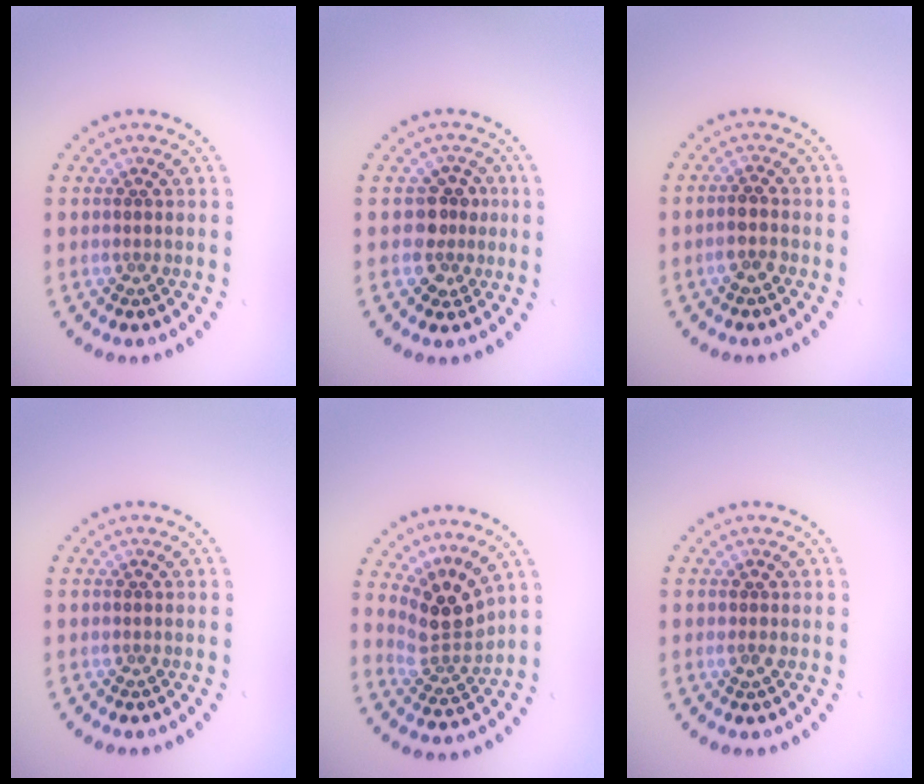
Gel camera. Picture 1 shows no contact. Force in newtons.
{"total": 2.8, "press": 2.5, "slide": 1.2}
{"total": 1.7, "press": 1.5, "slide": 0.7}
{"total": 0.0}
{"total": 3.6, "press": 2.7, "slide": 2.4}
{"total": 0.8, "press": 0.8, "slide": 0.0}